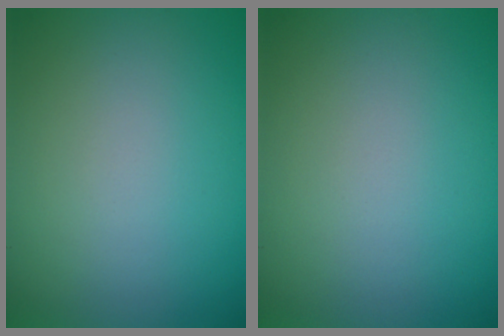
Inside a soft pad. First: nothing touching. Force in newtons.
{"total": 0.0}